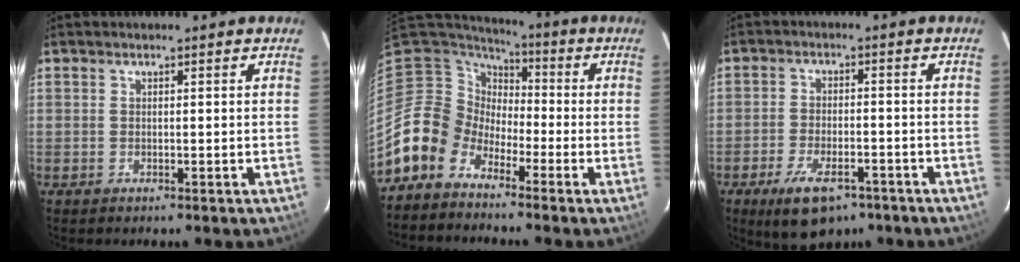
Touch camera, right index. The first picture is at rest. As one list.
[{"total": 8.4, "force": [-5.1, 6.6, 1.2], "torque": [-0.032, 0.029, -0.118]}, {"total": 10.4, "force": [-6.8, 4.7, 6.4], "torque": [-0.137, -0.015, -0.110]}]